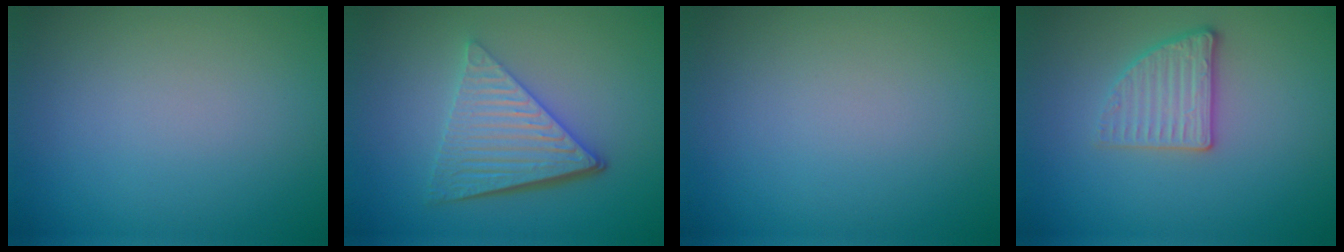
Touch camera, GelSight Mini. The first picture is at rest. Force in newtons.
{"total": 6.0, "press": 4.2, "slide": 4.3}
{"total": 0.0}
{"total": 2.7, "press": 2.6, "slide": 0.8}